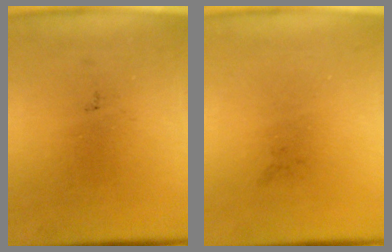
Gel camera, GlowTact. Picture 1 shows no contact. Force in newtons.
{"total": 0.0}